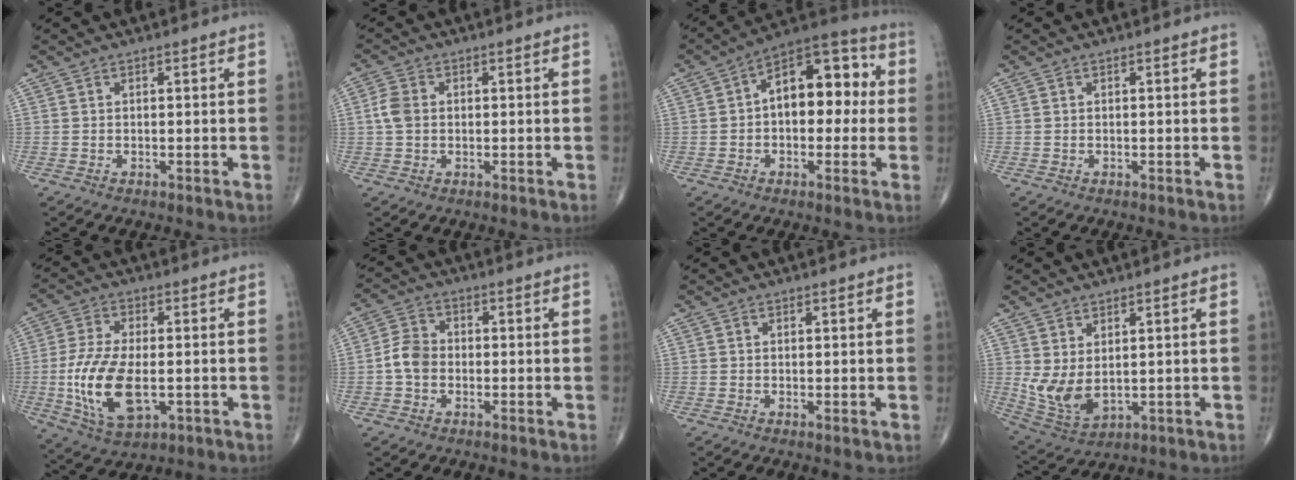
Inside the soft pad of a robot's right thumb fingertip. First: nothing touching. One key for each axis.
{"total": 3.6, "fx": 0.2, "fy": 2.7, "fz": 2.4, "tx": -0.053, "ty": 0.008, "tz": -0.002}
{"total": 14.6, "fx": 1.2, "fy": 8.5, "fz": 11.8, "tx": -0.136, "ty": 0.042, "tz": 0.004}
{"total": 0.0}
{"total": 14.3, "fx": -2.4, "fy": 7.0, "fz": 12.1, "tx": -0.247, "ty": -0.007, "tz": -0.036}
{"total": 5.1, "fx": -1.0, "fy": 4.0, "fz": 3.0, "tx": -0.050, "ty": 0.016, "tz": -0.027}
{"total": 0.6, "fx": 0.0, "fy": 0.2, "fz": 0.5, "tx": -0.012, "ty": -0.004, "tz": -0.001}
{"total": 8.1, "fx": 1.2, "fy": 4.5, "fz": 6.6, "tx": -0.126, "ty": -0.017, "tz": 0.045}